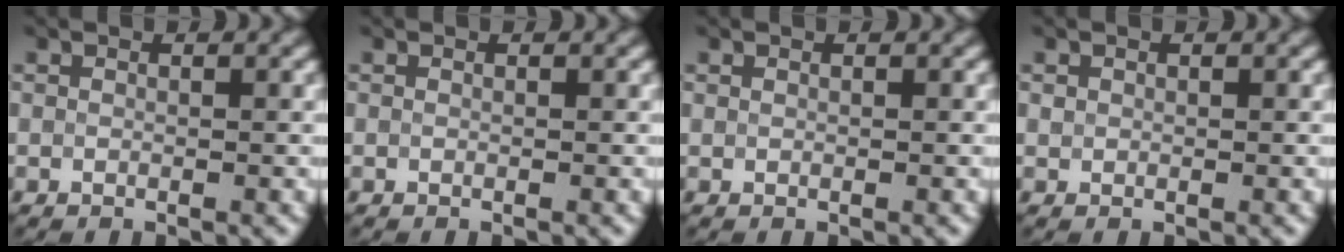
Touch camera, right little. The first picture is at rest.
{"total": 0.0}
{"total": 0.0}
{"total": 0.5, "force": [0.2, 0.5, 0.1], "torque": [0.003, -0.003, 0.006]}